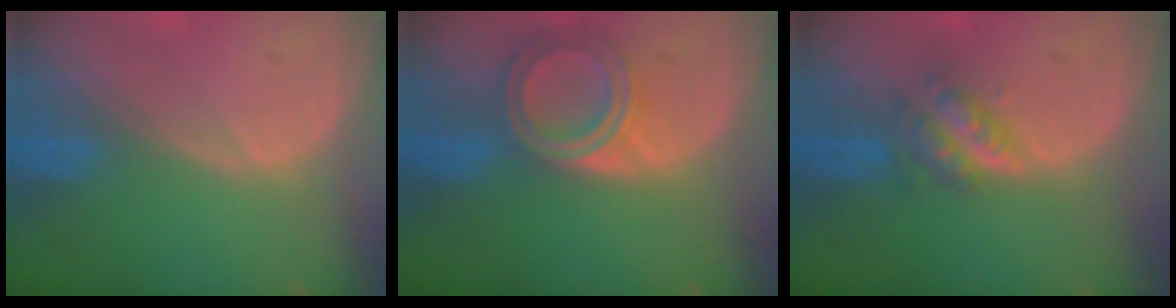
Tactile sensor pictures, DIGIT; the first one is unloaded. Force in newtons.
{"total": 6.4, "press": 5.7, "slide": 3.0}
{"total": 4.8, "press": 4.4, "slide": 1.8}